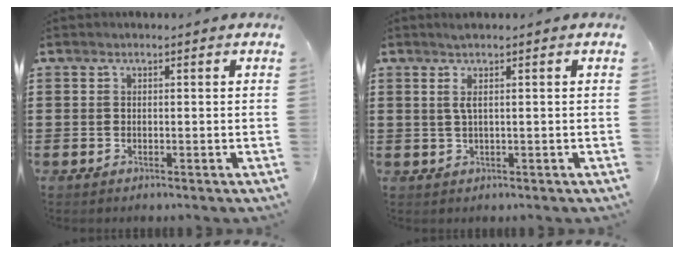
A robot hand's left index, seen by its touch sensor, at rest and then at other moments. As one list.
[{"total": 2.0, "force": [0.6, -0.1, 1.8], "torque": [-0.044, -0.007, 0.009]}]